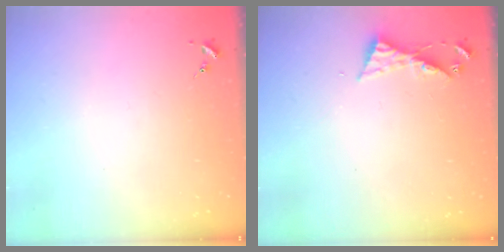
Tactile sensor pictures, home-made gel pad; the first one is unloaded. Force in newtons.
{"total": 5.2, "press": 5.2, "slide": 0.4}